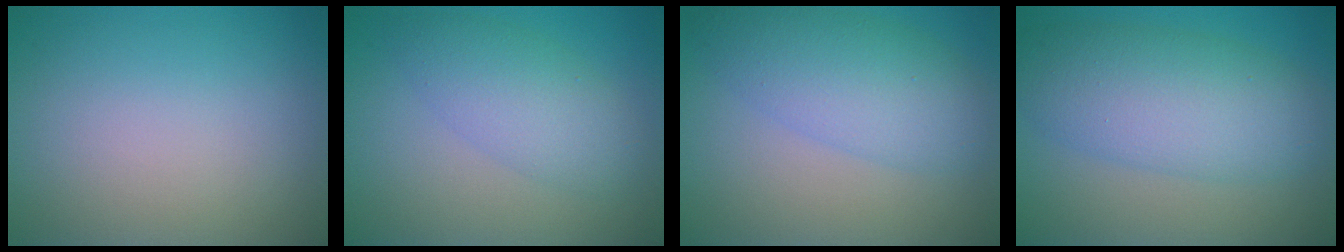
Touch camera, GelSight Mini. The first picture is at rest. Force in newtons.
{"total": 4.2, "press": 4.2, "slide": 0.1}
{"total": 5.6, "press": 5.6, "slide": 0.1}
{"total": 7.3, "press": 7.3, "slide": 0.1}